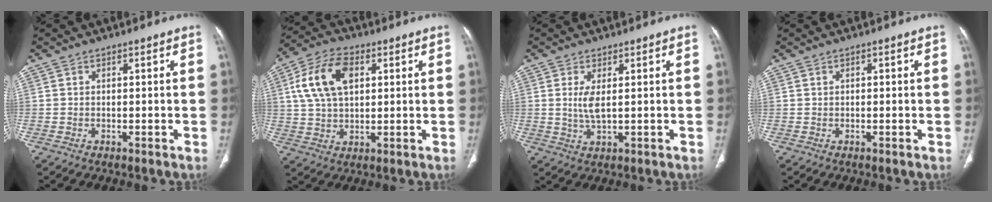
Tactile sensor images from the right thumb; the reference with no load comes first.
{"total": 12.6, "force": [3.4, 7.6, 9.5], "torque": [-0.180, 0.011, 0.061]}
{"total": 3.9, "force": [0.6, 1.3, 3.6], "torque": [-0.087, -0.011, 0.017]}
{"total": 0.5, "force": [0.0, 0.3, 0.4], "torque": [-0.010, 0.001, 0.002]}